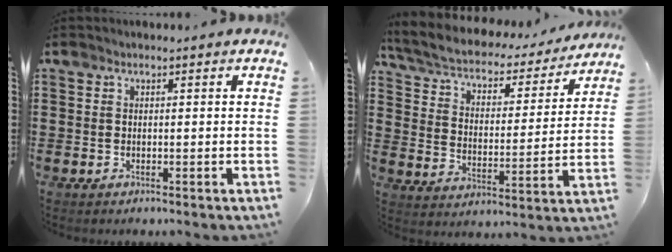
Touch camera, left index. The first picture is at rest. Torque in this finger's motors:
{"motor_torque": [2.14, 0.00, 0.90, 0.21]}